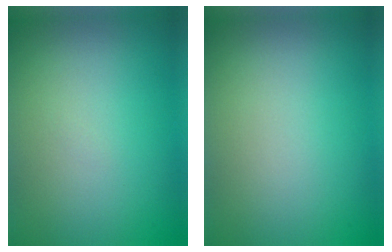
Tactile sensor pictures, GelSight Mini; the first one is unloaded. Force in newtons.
{"total": 0.0}